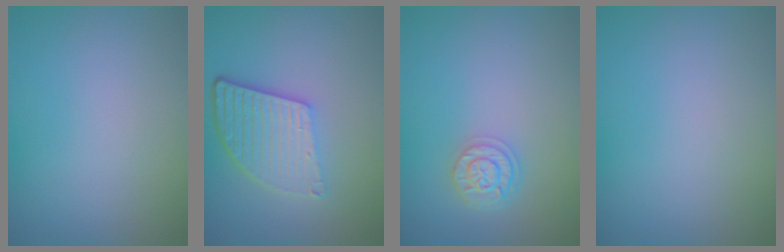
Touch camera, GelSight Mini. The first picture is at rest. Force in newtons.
{"total": 5.5, "press": 4.0, "slide": 3.8}
{"total": 2.3, "press": 1.9, "slide": 1.3}
{"total": 0.0}